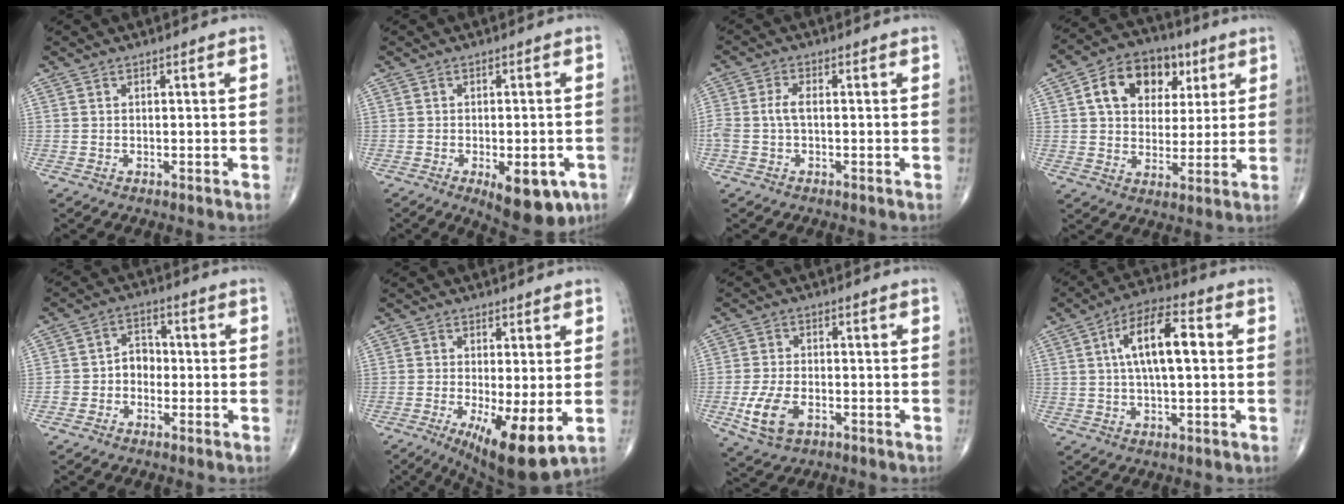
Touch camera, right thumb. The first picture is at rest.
{"total": 10.3, "force": [-4.3, 4.4, 8.2], "torque": [-0.088, 0.001, -0.049]}
{"total": 3.4, "force": [-0.2, 1.7, 3.0], "torque": [-0.080, 0.009, -0.007]}
{"total": 14.0, "force": [4.9, 10.2, 8.4], "torque": [-0.100, 0.000, 0.075]}
{"total": 4.8, "force": [-1.1, 4.0, 2.4], "torque": [-0.016, 0.026, -0.031]}
{"total": 11.3, "force": [-2.8, 3.2, 10.4], "torque": [-0.169, -0.025, -0.036]}
{"total": 7.5, "force": [-2.7, 4.3, 5.6], "torque": [-0.118, 0.005, -0.044]}
{"total": 11.9, "force": [1.9, 4.6, 10.8], "torque": [-0.185, 0.020, 0.026]}